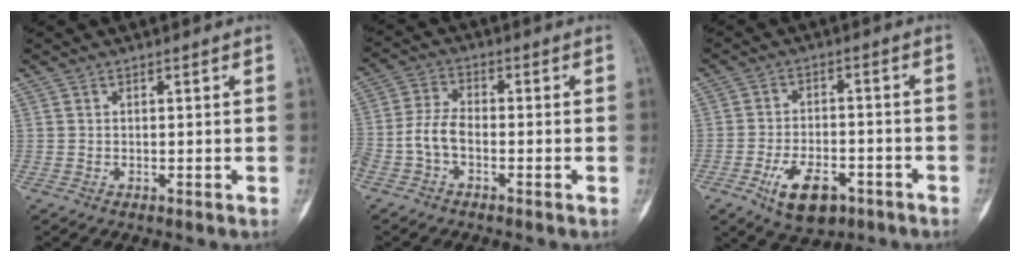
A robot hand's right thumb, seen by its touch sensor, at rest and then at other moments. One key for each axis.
{"total": 5.7, "fx": -2.1, "fy": 3.1, "fz": 4.3, "tx": -0.096, "ty": 0.024, "tz": -0.049}
{"total": 9.8, "fx": -4.9, "fy": 5.2, "fz": 6.7, "tx": -0.101, "ty": 0.023, "tz": -0.074}